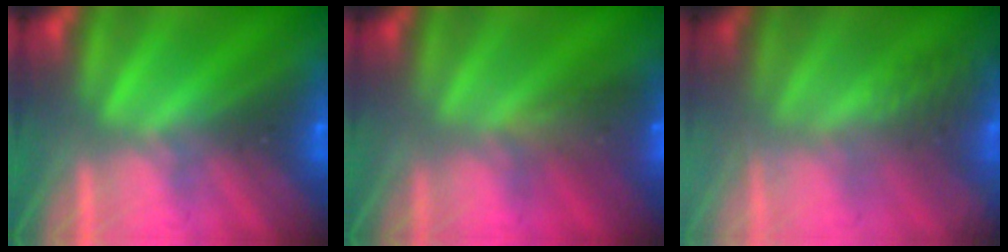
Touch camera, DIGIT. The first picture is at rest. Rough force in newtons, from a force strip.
{"total": 9.6}
{"total": 3.6}